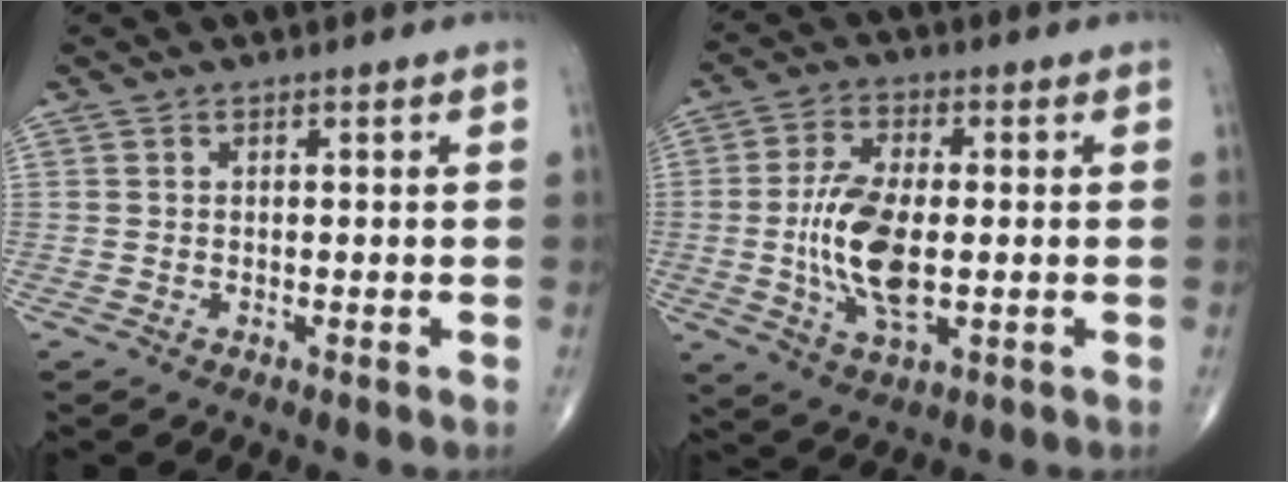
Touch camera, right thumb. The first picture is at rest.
{"total": 12.2, "force": [-1.0, 5.6, 10.8], "torque": [-0.213, -0.004, -0.018]}